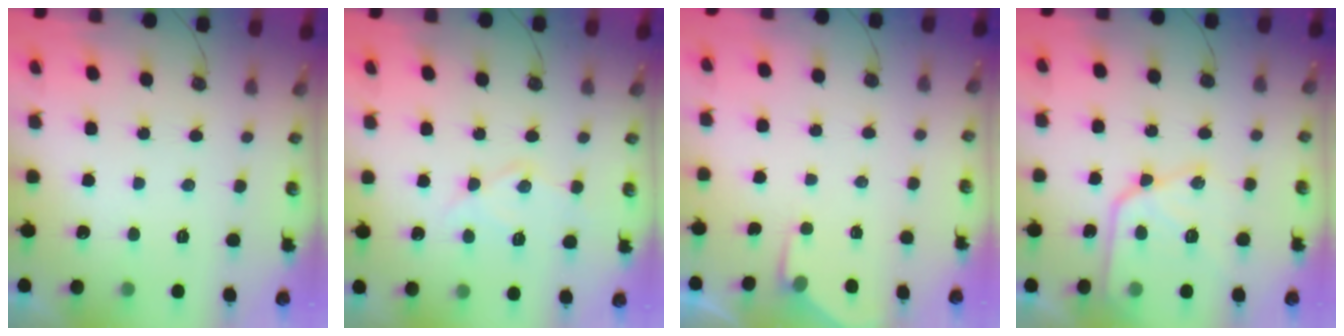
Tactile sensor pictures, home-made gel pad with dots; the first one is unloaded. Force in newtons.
{"total": 11.1, "press": 11.1, "slide": 0.9}
{"total": 2.7, "press": 2.6, "slide": 0.5}
{"total": 14.7, "press": 14.7, "slide": 1.5}